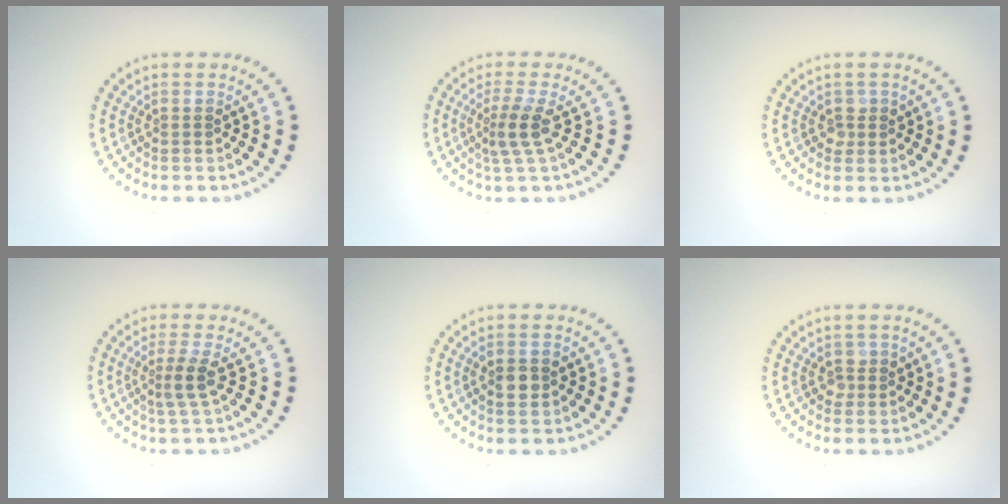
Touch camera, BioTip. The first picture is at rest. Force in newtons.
{"total": 2.5, "press": 1.8, "slide": 1.8}
{"total": 1.3, "press": 1.1, "slide": 0.6}
{"total": 2.0, "press": 1.5, "slide": 1.3}
{"total": 2.5, "press": 2.5, "slide": 0.2}
{"total": 1.3, "press": 1.1, "slide": 0.6}